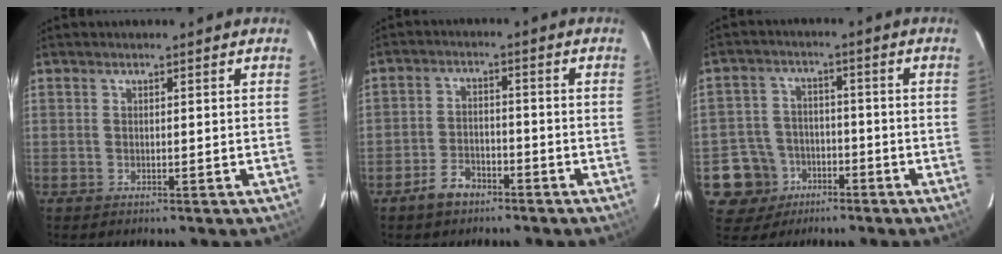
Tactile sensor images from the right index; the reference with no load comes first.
{"total": 5.6, "force": [-4.1, 3.3, 2.2], "torque": [-0.057, 0.011, -0.066]}
{"total": 9.0, "force": [-4.1, 7.9, 0.8], "torque": [-0.044, 0.028, -0.058]}